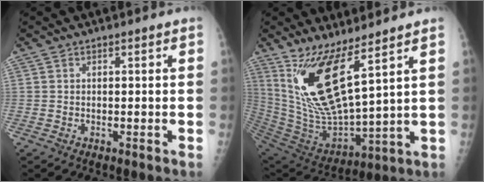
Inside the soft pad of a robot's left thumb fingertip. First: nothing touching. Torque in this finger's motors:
{"motor_torque": [0.98, 0.02, 2.11, -0.66, 0.26]}